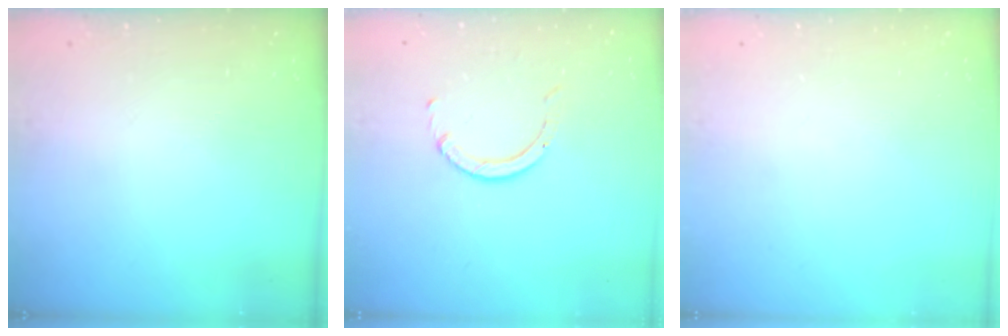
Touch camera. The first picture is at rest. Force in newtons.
{"total": 2.3, "press": 2.3, "slide": 0.3}
{"total": 0.0}